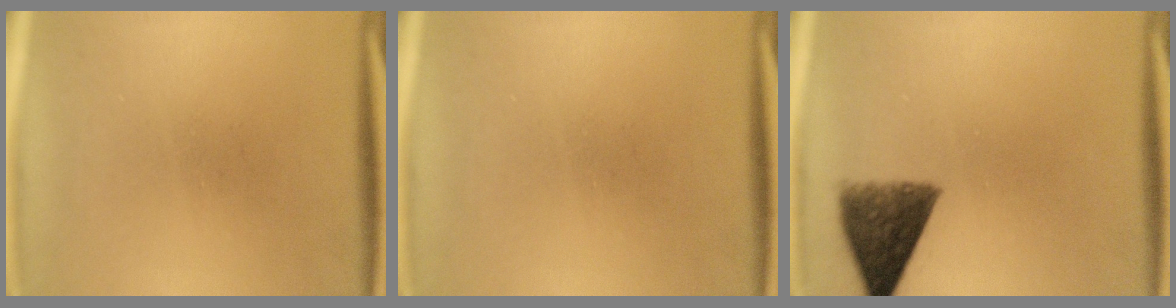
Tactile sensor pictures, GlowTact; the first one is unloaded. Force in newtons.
{"total": 0.0}
{"total": 8.2}